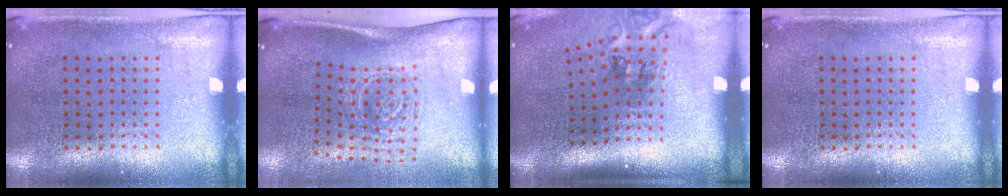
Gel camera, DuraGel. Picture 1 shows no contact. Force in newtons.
{"total": 1.8, "press": 1.2, "slide": 1.4}
{"total": 2.0, "press": 1.2, "slide": 1.6}
{"total": 0.0}